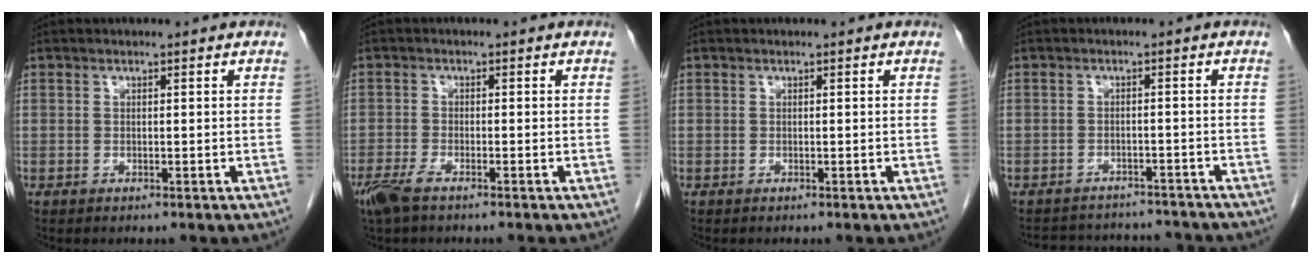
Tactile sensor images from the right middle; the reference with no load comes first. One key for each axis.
{"total": 3.7, "fx": -2.7, "fy": 0.7, "fz": 2.5, "tx": -0.053, "ty": -0.008, "tz": -0.055}
{"total": 0.0}
{"total": 11.3, "fx": -10.7, "fy": 2.8, "fz": 2.4, "tx": -0.043, "ty": 0.014, "tz": -0.129}